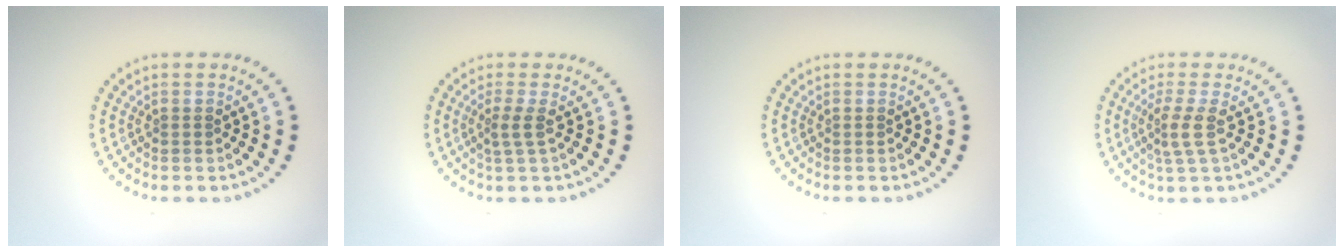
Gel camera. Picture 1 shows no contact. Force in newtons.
{"total": 1.7, "press": 1.1, "slide": 1.3}
{"total": 0.0}
{"total": 2.3, "press": 1.7, "slide": 1.6}